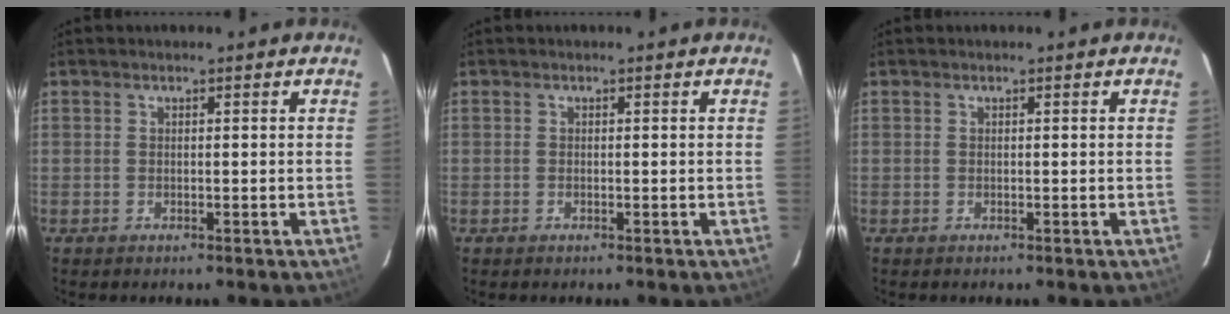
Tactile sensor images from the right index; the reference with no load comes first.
{"total": 0.0}
{"total": 0.0}